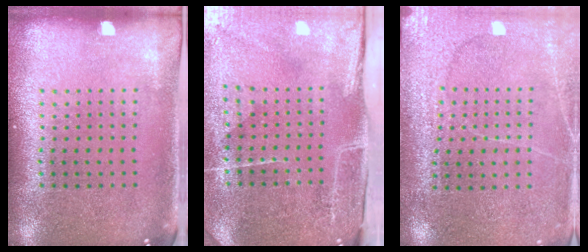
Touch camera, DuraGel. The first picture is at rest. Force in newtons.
{"total": 4.7, "press": 3.8, "slide": 2.8}
{"total": 2.7, "press": 2.7, "slide": 0.4}